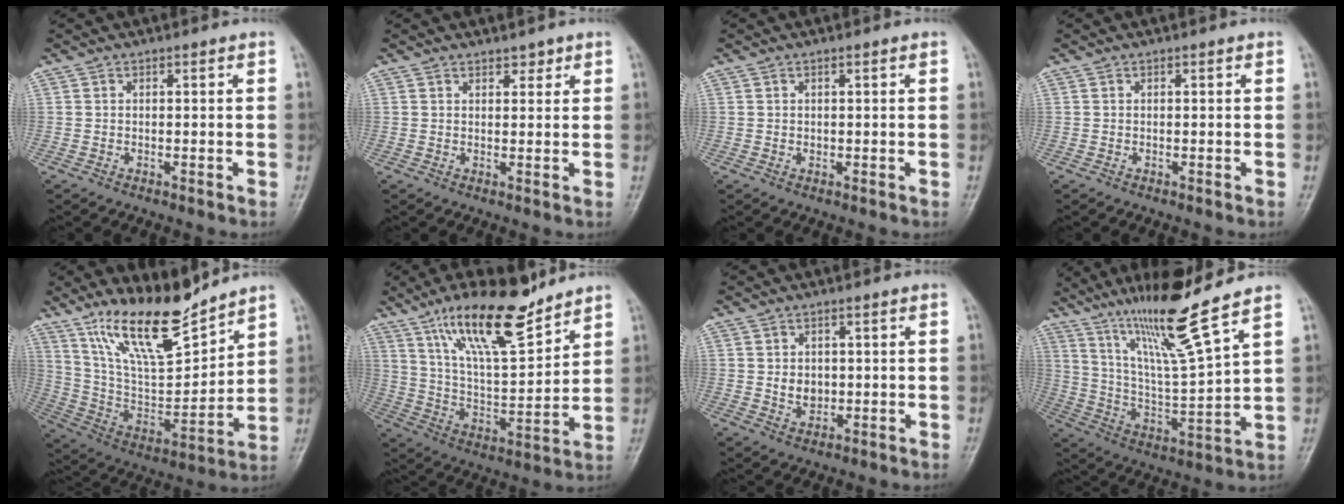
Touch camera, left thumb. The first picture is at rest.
{"total": 1.8, "force": [1.4, 1.0, 0.6], "torque": [0.005, -0.008, 0.017]}
{"total": 0.6, "force": [0.2, 0.3, 0.4], "torque": [-0.003, -0.001, 0.005]}
{"total": 0.0}
{"total": 17.8, "force": [13.8, 4.9, 10.1], "torque": [-0.144, -0.078, 0.263]}
{"total": 18.4, "force": [12.9, 5.3, 12.0], "torque": [-0.179, -0.067, 0.234]}
{"total": 3.6, "force": [0.2, 2.8, 2.2], "torque": [-0.023, -0.004, 0.011]}
{"total": 16.5, "force": [11.7, 0.1, 11.6], "torque": [-0.198, -0.064, 0.215]}